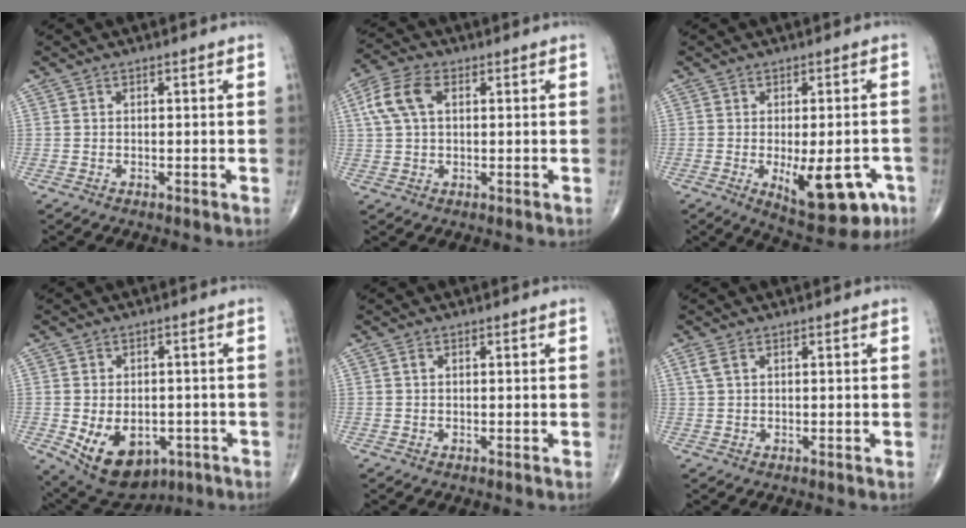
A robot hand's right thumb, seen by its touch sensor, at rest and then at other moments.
{"total": 7.7, "force": [2.0, 4.6, 5.9], "torque": [-0.131, 0.018, 0.038]}
{"total": 13.2, "force": [-4.6, 5.5, 11.1], "torque": [-0.127, 0.000, -0.049]}
{"total": 13.1, "force": [-4.5, 8.9, 8.5], "torque": [-0.120, 0.005, -0.048]}
{"total": 0.6, "force": [0.2, 0.4, 0.5], "torque": [-0.009, 0.006, 0.004]}
{"total": 1.8, "force": [0.9, 0.8, 1.4], "torque": [-0.040, 0.011, 0.026]}